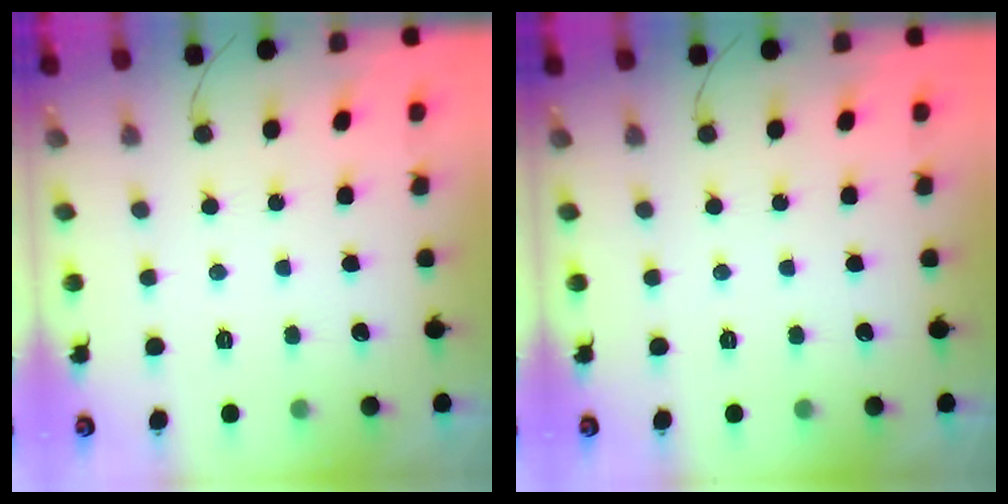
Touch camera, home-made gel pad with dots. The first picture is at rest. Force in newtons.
{"total": 0.0}